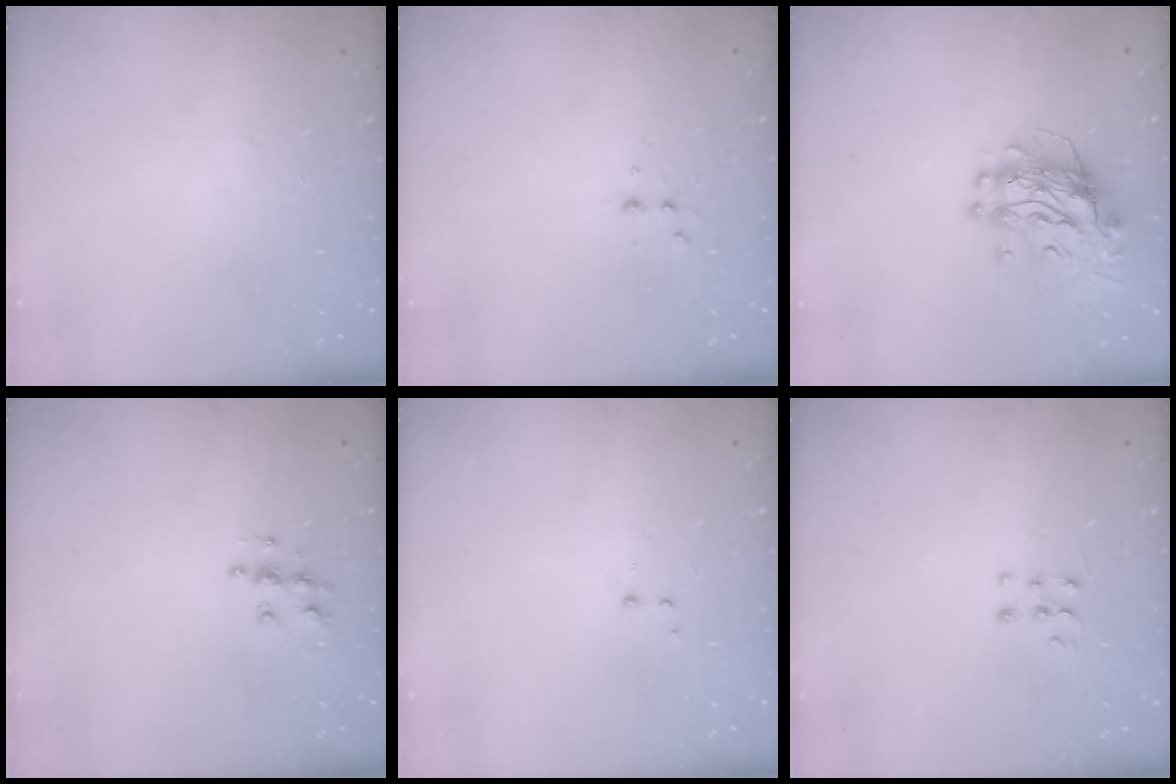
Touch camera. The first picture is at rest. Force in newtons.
{"total": 2.6, "press": 2.5, "slide": 0.8}
{"total": 11.4, "press": 11.4, "slide": 1.0}
{"total": 6.6, "press": 6.6, "slide": 0.3}
{"total": 2.9, "press": 2.8, "slide": 0.7}
{"total": 3.3, "press": 3.3, "slide": 0.5}